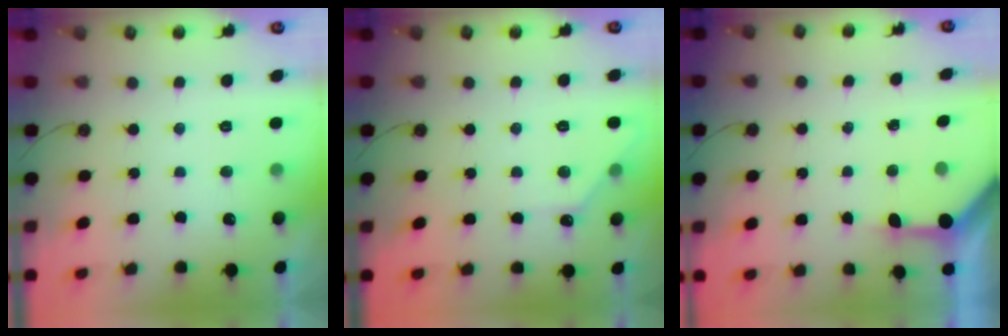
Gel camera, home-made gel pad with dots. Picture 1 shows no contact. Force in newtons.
{"total": 4.5, "press": 4.4, "slide": 0.6}
{"total": 3.3, "press": 3.3, "slide": 0.4}